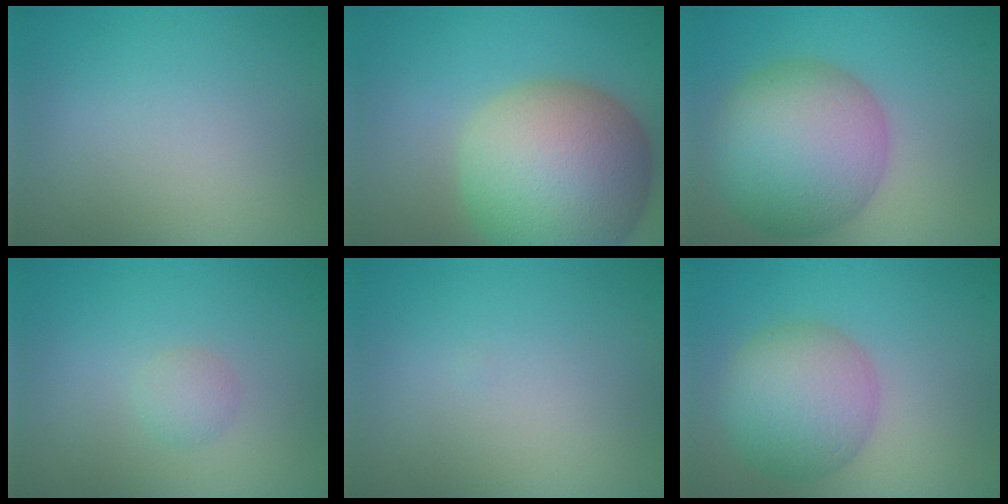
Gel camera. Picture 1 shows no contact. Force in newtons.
{"total": 12.6, "press": 12.5, "slide": 1.0}
{"total": 10.5, "press": 10.5, "slide": 0.3}
{"total": 1.2, "press": 1.2, "slide": 0.0}
{"total": 0.0}
{"total": 6.6, "press": 6.6, "slide": 0.2}